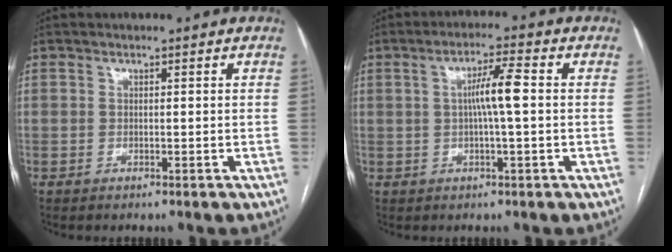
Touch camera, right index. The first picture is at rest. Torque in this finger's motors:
{"motor_torque": [0.45, -0.02, 0.26, 0.10]}